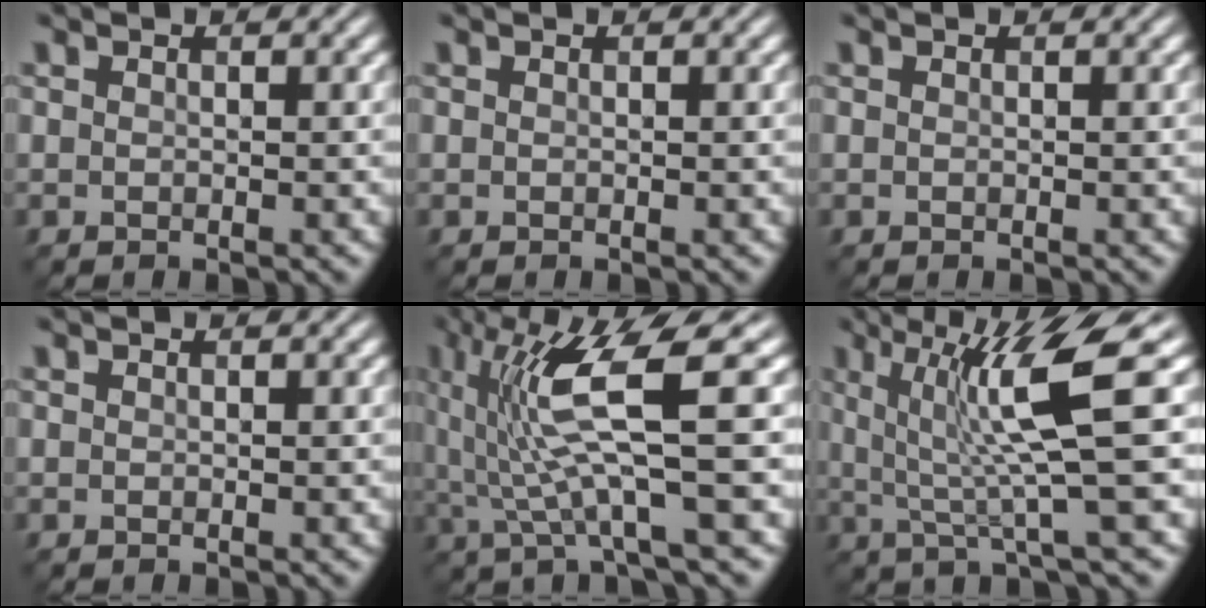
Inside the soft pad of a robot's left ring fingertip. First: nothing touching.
{"total": 0.0}
{"total": 0.0}
{"total": 0.0}
{"total": 8.3, "force": [1.4, 1.5, 8.0], "torque": [-0.153, -0.006, 0.030]}
{"total": 8.3, "force": [1.5, 1.1, 8.1], "torque": [-0.133, -0.002, 0.027]}